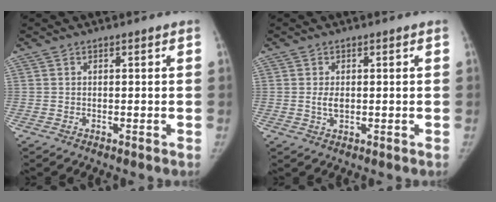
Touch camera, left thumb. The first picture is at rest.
{"total": 2.3, "force": [0.0, 1.4, 1.9], "torque": [-0.034, -0.004, 0.001]}